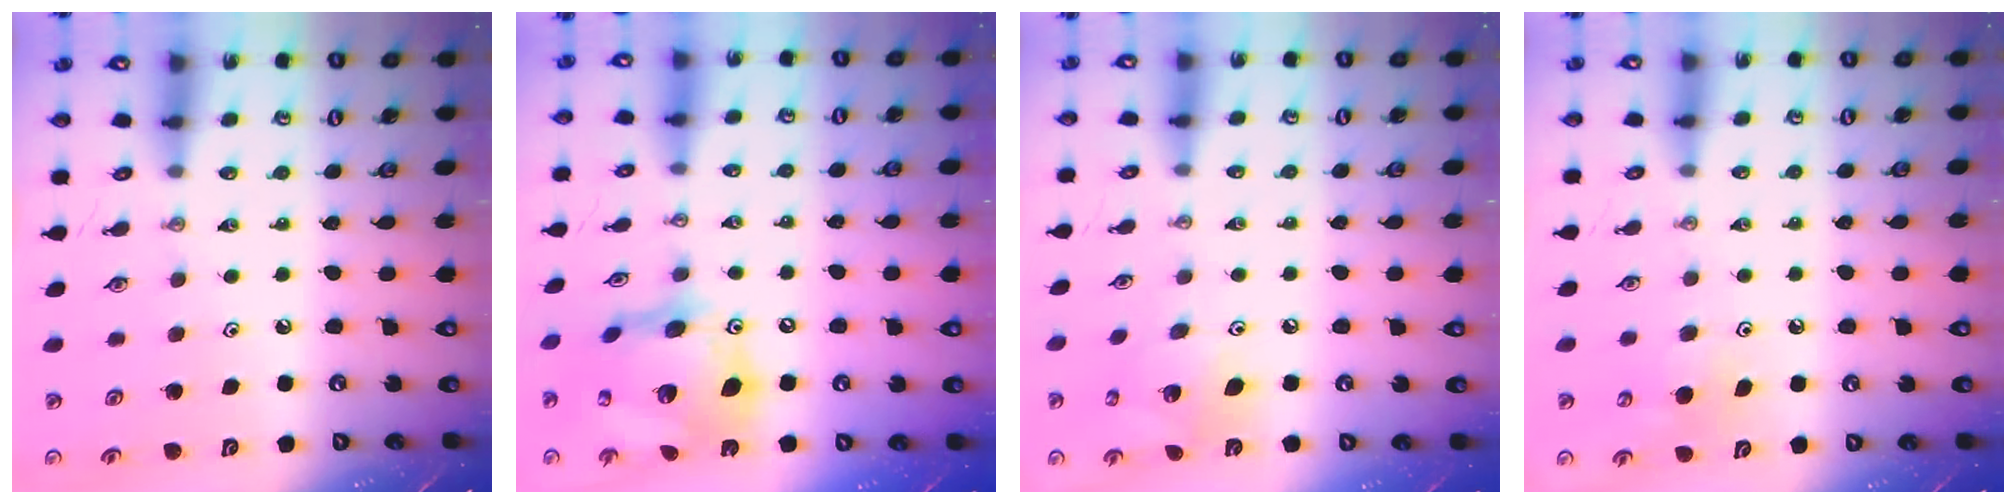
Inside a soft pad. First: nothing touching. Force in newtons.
{"total": 19.2, "press": 19.1, "slide": 2.0}
{"total": 10.0, "press": 10.0, "slide": 0.7}
{"total": 7.6, "press": 7.6, "slide": 0.4}